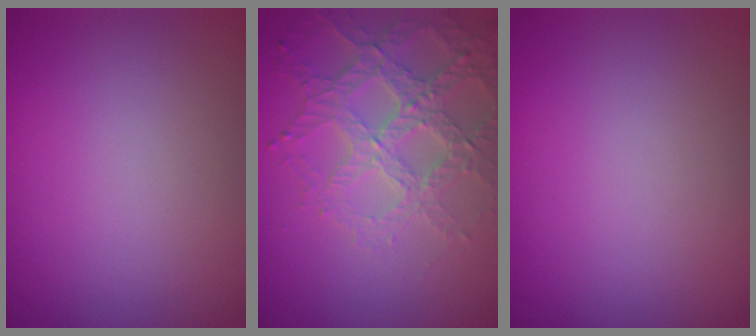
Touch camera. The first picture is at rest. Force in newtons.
{"total": 4.7, "press": 4.1, "slide": 2.3}
{"total": 0.0}